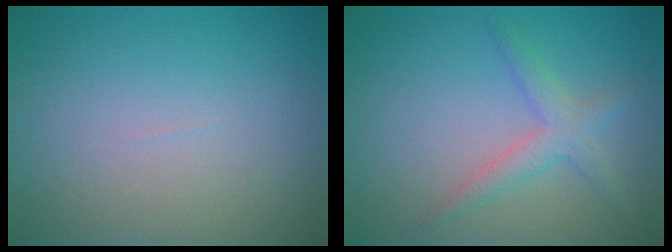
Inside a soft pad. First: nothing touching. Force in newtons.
{"total": 2.5, "press": 2.5, "slide": 0.2}